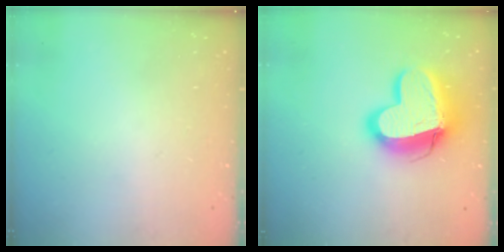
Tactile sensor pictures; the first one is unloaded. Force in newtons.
{"total": 17.7, "press": 17.6, "slide": 1.5}